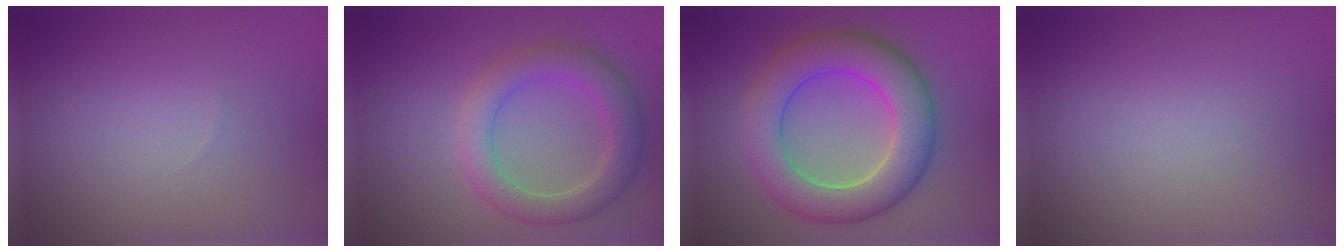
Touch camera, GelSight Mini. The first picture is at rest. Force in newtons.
{"total": 4.4, "press": 4.4, "slide": 0.2}
{"total": 8.0, "press": 8.0, "slide": 0.3}
{"total": 0.0}